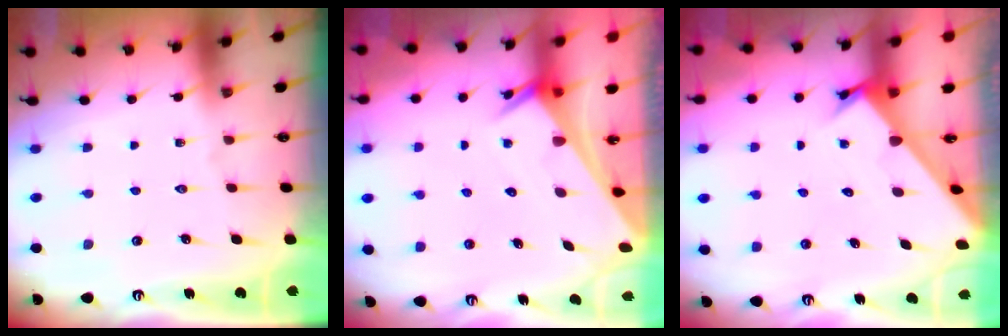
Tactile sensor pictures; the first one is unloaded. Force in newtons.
{"total": 2.6, "press": 2.6, "slide": 0.1}
{"total": 2.1, "press": 2.1, "slide": 0.1}